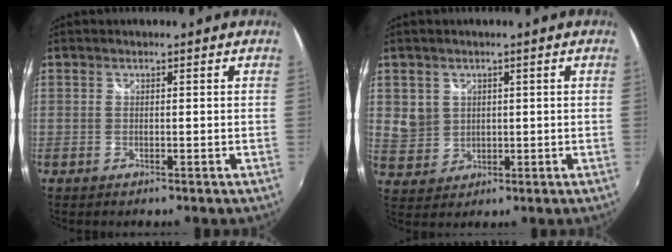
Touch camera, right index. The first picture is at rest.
{"total": 5.1, "force": [1.3, 4.7, 1.5], "torque": [-0.028, 0.007, 0.037]}